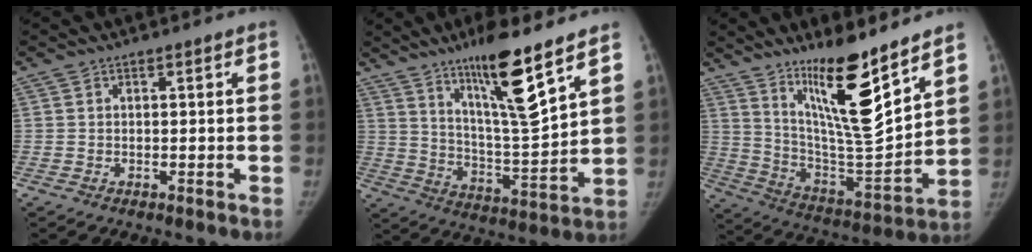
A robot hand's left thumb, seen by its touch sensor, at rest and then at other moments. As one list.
[{"total": 15.7, "force": [10.1, 1.7, 11.9], "torque": [-0.193, -0.073, 0.182]}, {"total": 18.4, "force": [12.3, 3.0, 13.4], "torque": [-0.193, -0.094, 0.223]}]